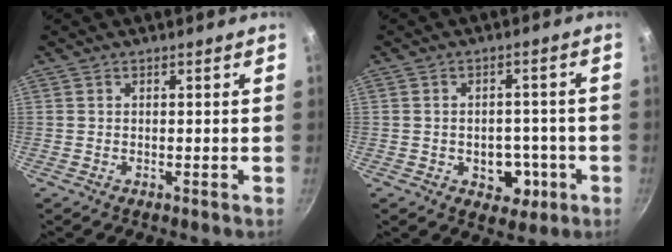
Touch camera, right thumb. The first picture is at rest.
{"total": 7.0, "force": [-2.2, 5.1, 4.2], "torque": [-0.025, 0.011, -0.022]}